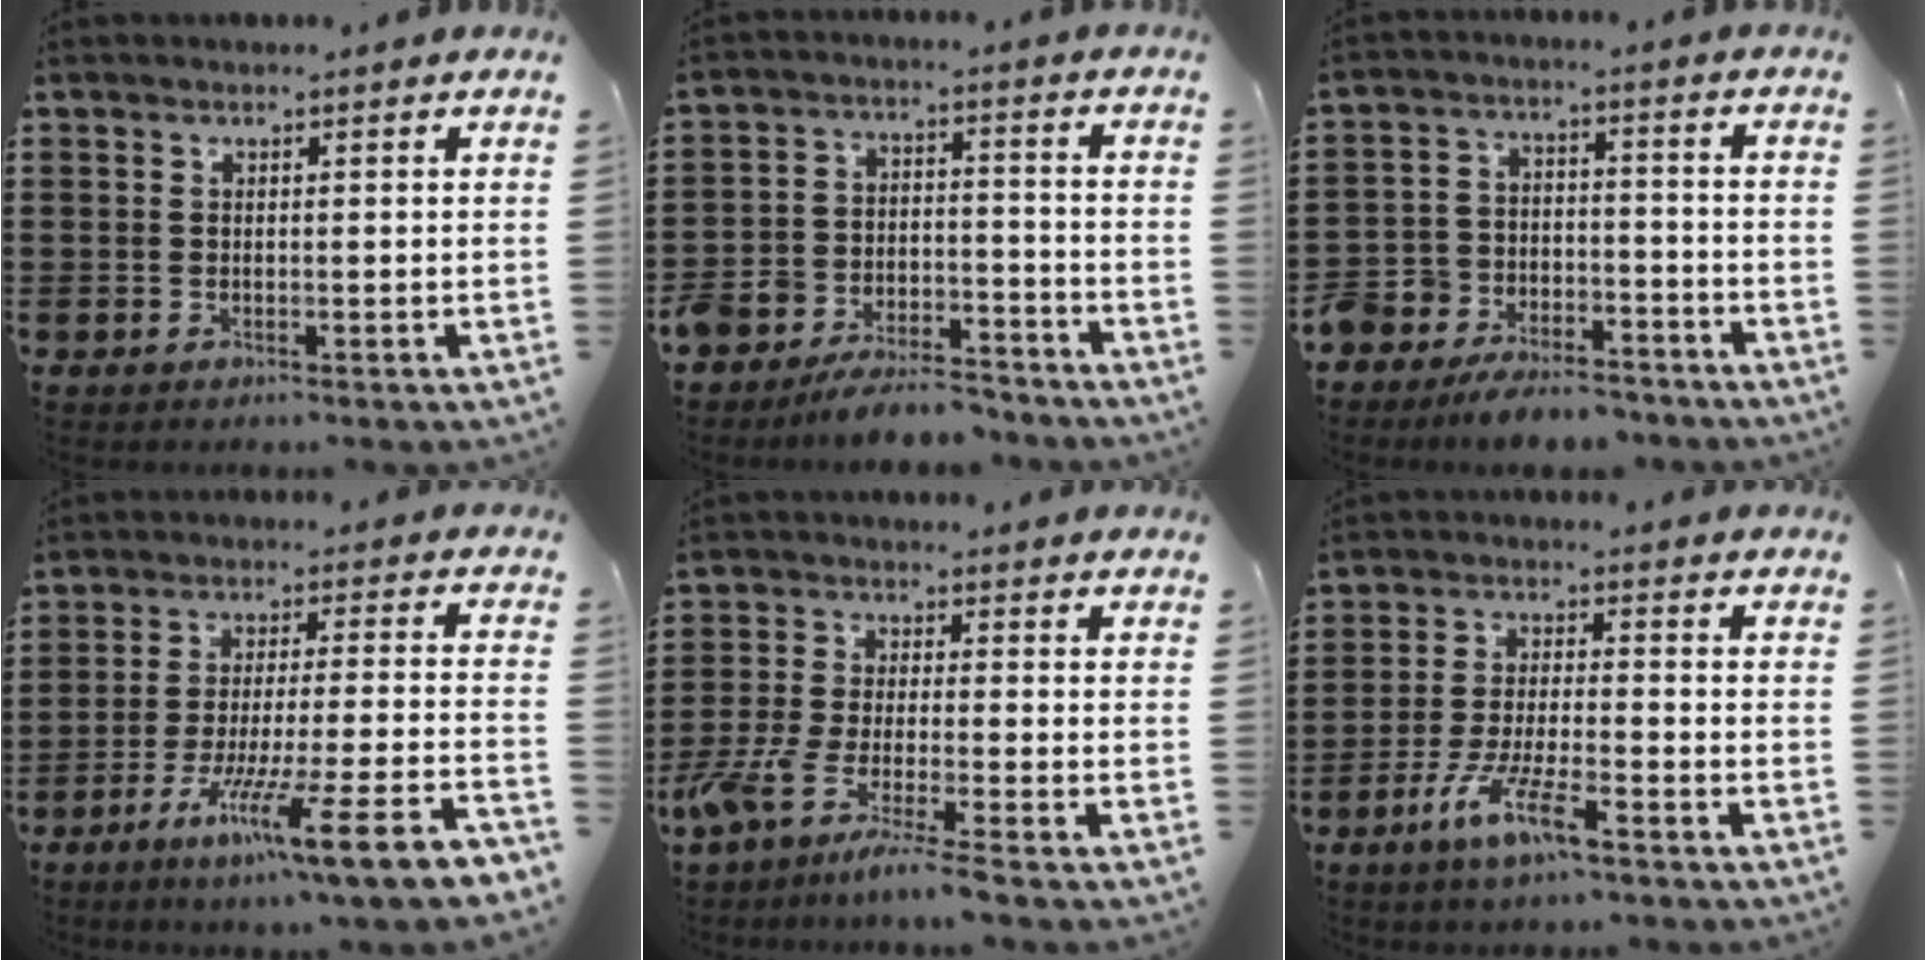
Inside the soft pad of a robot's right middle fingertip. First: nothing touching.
{"total": 7.8, "force": [-7.5, 2.0, 0.8], "torque": [-0.016, 0.029, -0.150]}
{"total": 7.3, "force": [-7.0, 2.3, 0.3], "torque": [-0.012, 0.027, -0.143]}
{"total": 11.7, "force": [-8.0, 0.0, 8.6], "torque": [-0.151, -0.005, -0.150]}
{"total": 6.3, "force": [-5.4, -0.5, 3.2], "torque": [-0.086, -0.025, -0.109]}
{"total": 7.3, "force": [-4.6, 1.0, 5.6], "torque": [-0.120, -0.010, -0.088]}